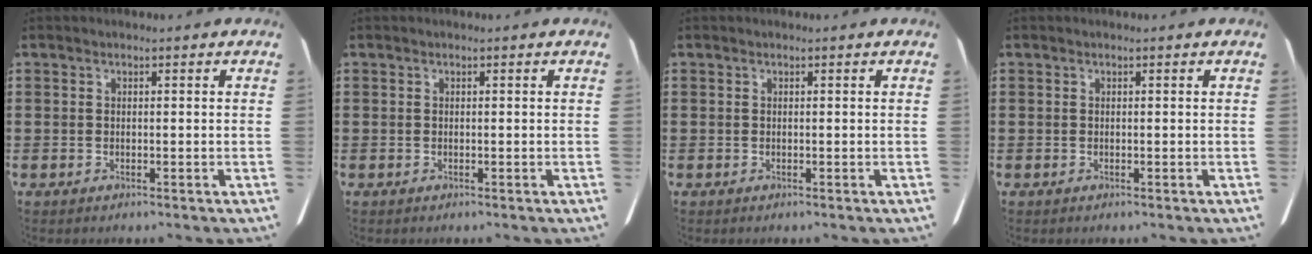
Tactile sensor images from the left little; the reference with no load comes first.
{"total": 0.0}
{"total": 0.0}
{"total": 0.0}